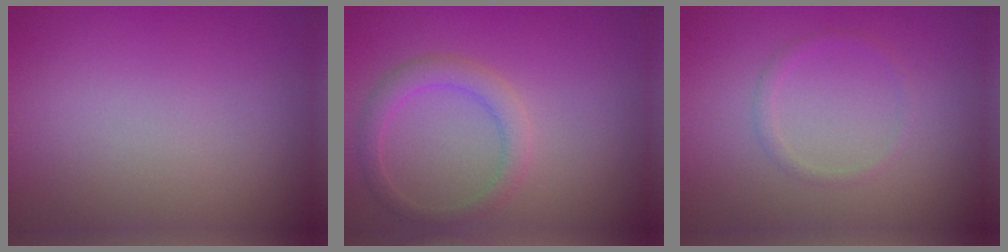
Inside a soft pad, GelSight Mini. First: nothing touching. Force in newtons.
{"total": 2.5, "press": 2.5, "slide": 0.0}
{"total": 1.0, "press": 1.0, "slide": 0.0}